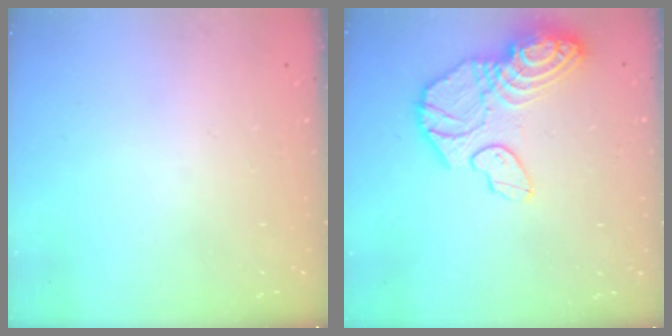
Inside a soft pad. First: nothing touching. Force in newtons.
{"total": 16.3, "press": 16.2, "slide": 1.9}